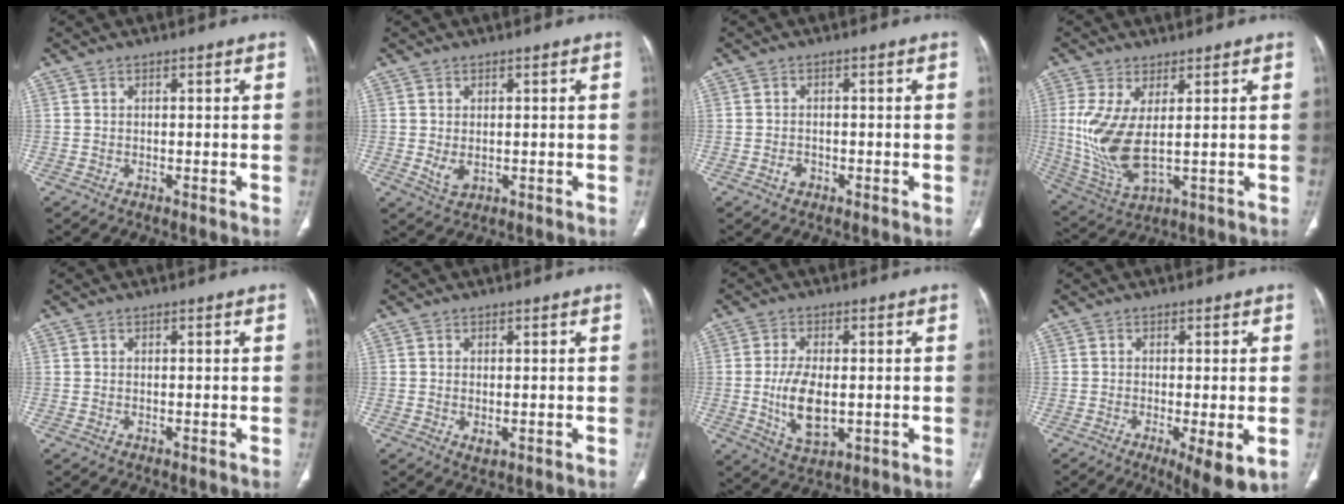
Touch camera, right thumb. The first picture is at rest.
{"total": 2.8, "force": [-0.1, 1.8, 2.1], "torque": [-0.038, -0.008, 0.008]}
{"total": 1.5, "force": [-0.8, 1.1, 0.6], "torque": [-0.009, 0.006, -0.012]}
{"total": 11.4, "force": [1.0, 4.5, 10.4], "torque": [-0.236, -0.019, 0.037]}
{"total": 0.0}
{"total": 1.6, "force": [-0.3, 0.8, 1.3], "torque": [-0.025, -0.007, 0.000]}
{"total": 9.1, "force": [-0.9, 4.7, 7.7], "torque": [-0.143, -0.010, -0.008]}
{"total": 7.4, "force": [-2.4, 1.8, 6.8], "torque": [-0.101, -0.019, -0.035]}